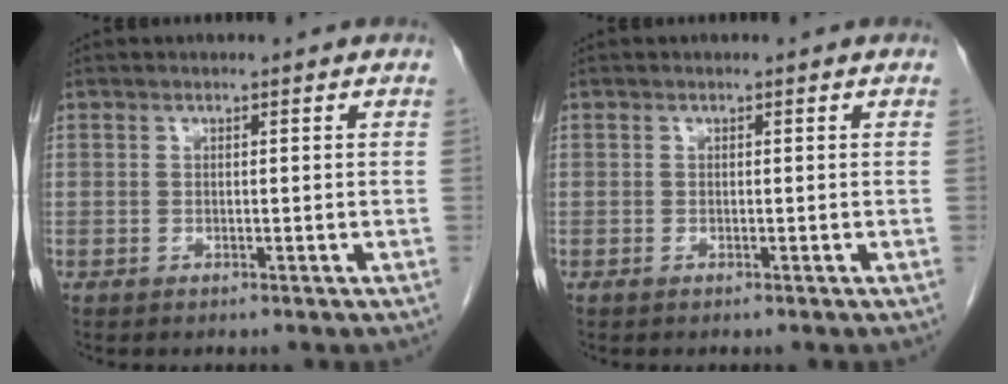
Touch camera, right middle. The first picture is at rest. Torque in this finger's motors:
{"motor_torque": [-0.03, -0.02, 0.00, 0.01]}